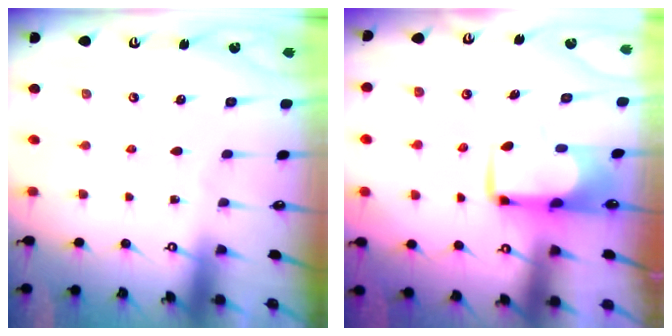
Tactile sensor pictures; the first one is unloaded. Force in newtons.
{"total": 6.8, "press": 6.6, "slide": 1.3}